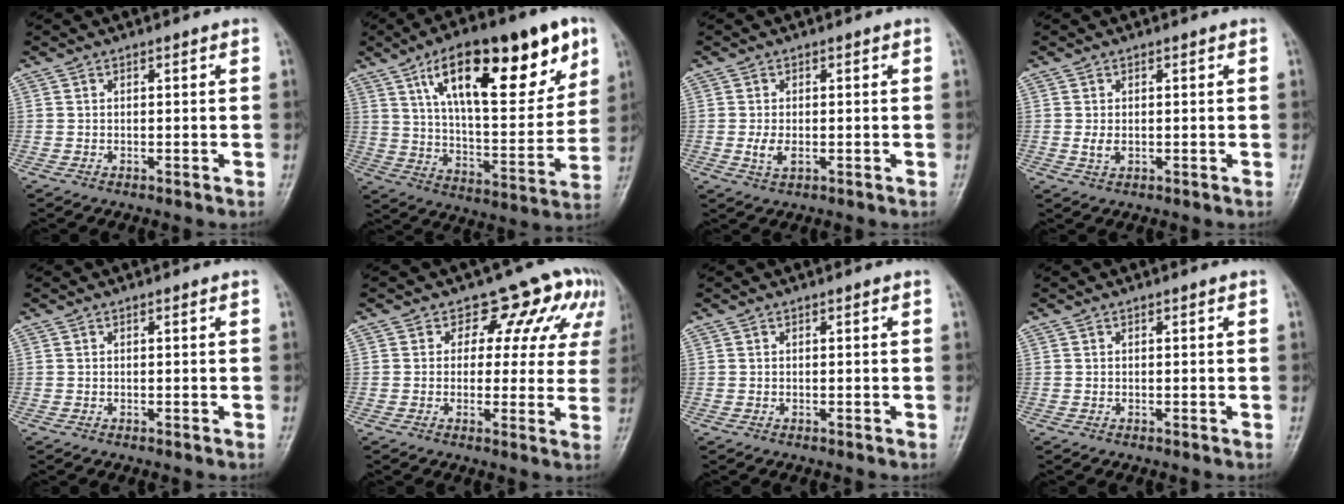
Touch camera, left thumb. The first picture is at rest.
{"total": 26.8, "force": [13.3, 10.2, 21.0], "torque": [-0.282, -0.024, 0.217]}
{"total": 2.9, "force": [-0.5, 1.6, 2.4], "torque": [-0.051, -0.006, -0.008]}
{"total": 2.0, "force": [0.0, 1.3, 1.5], "torque": [-0.027, -0.004, 0.001]}
{"total": 0.0}
{"total": 10.4, "force": [5.7, 7.0, 5.1], "torque": [-0.009, -0.018, 0.050]}
{"total": 0.0}
{"total": 0.0}